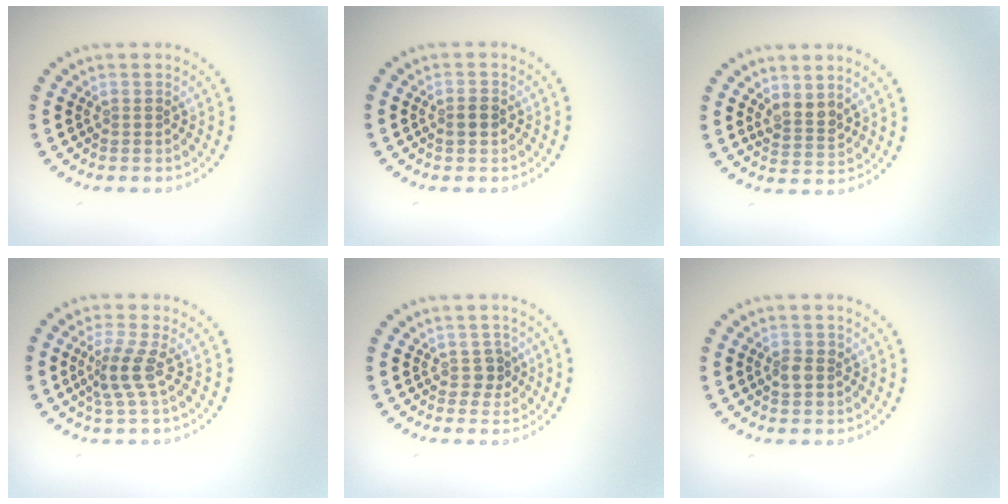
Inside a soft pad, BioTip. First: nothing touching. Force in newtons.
{"total": 1.3, "press": 1.3, "slide": 0.1}
{"total": 2.0, "press": 1.6, "slide": 1.2}
{"total": 2.6, "press": 1.9, "slide": 1.8}
{"total": 1.2, "press": 1.0, "slide": 0.8}
{"total": 1.3, "press": 1.2, "slide": 0.2}